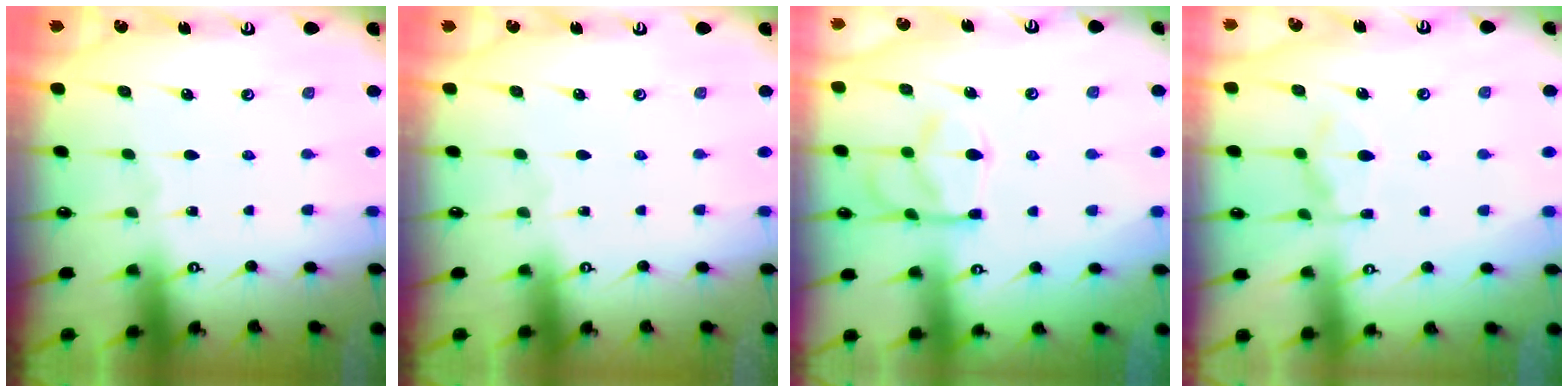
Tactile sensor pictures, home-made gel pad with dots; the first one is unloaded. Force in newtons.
{"total": 0.0}
{"total": 9.4, "press": 9.3, "slide": 1.5}
{"total": 6.1, "press": 5.9, "slide": 1.3}